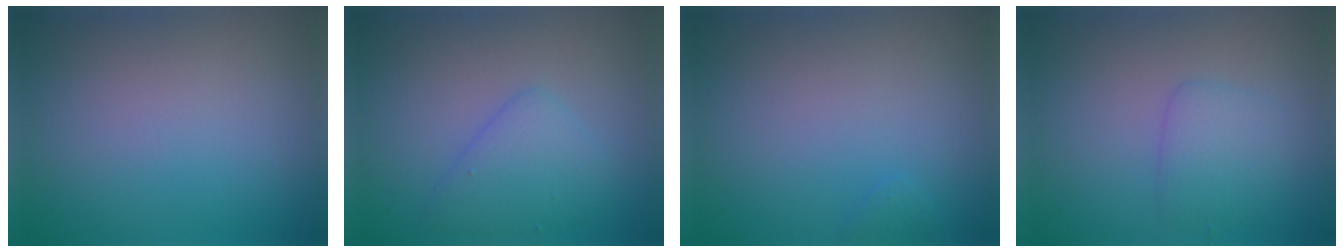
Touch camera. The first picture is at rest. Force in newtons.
{"total": 3.0, "press": 3.0, "slide": 0.2}
{"total": 0.6, "press": 0.6, "slide": 0.1}
{"total": 2.6, "press": 2.6, "slide": 0.0}